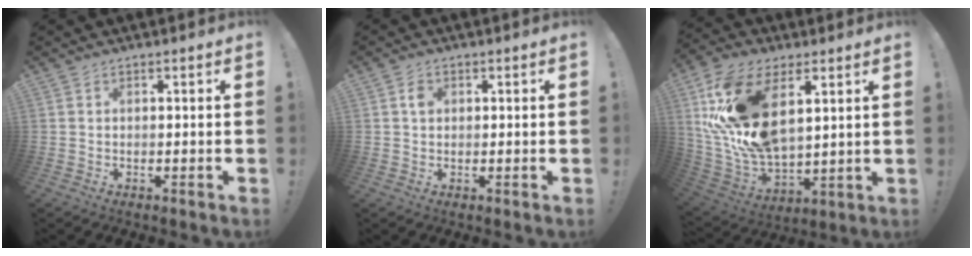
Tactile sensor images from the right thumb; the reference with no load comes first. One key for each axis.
{"total": 2.0, "fx": 0.5, "fy": 1.6, "fz": 1.1, "tx": -0.003, "ty": -0.002, "tz": 0.003}
{"total": 22.7, "fx": 8.7, "fy": 13.4, "fz": 16.1, "tx": -0.330, "ty": -0.034, "tz": 0.165}